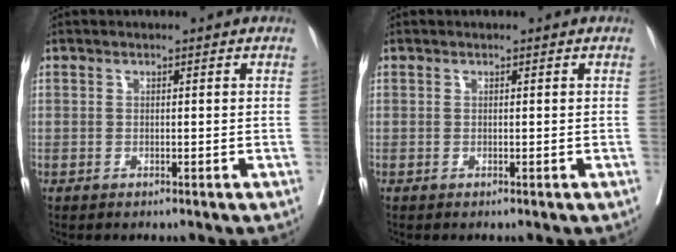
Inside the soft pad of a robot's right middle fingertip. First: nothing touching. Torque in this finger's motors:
{"motor_torque": [-0.12, -0.40, 0.05, 0.00]}